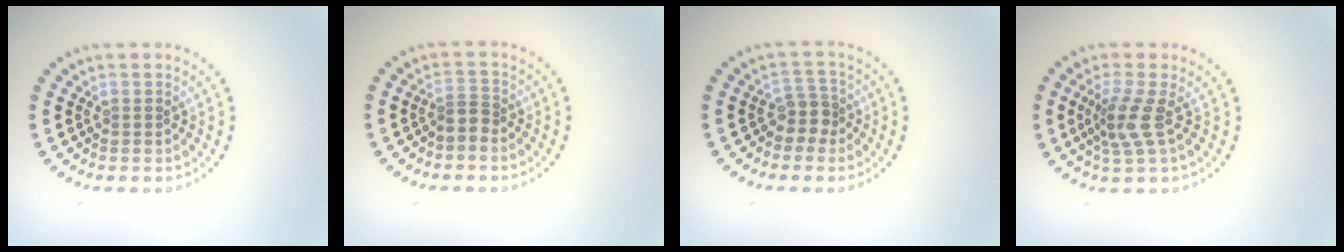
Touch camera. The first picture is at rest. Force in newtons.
{"total": 1.5, "press": 1.0, "slide": 1.1}
{"total": 2.2, "press": 1.7, "slide": 1.4}
{"total": 2.8, "press": 2.1, "slide": 1.9}